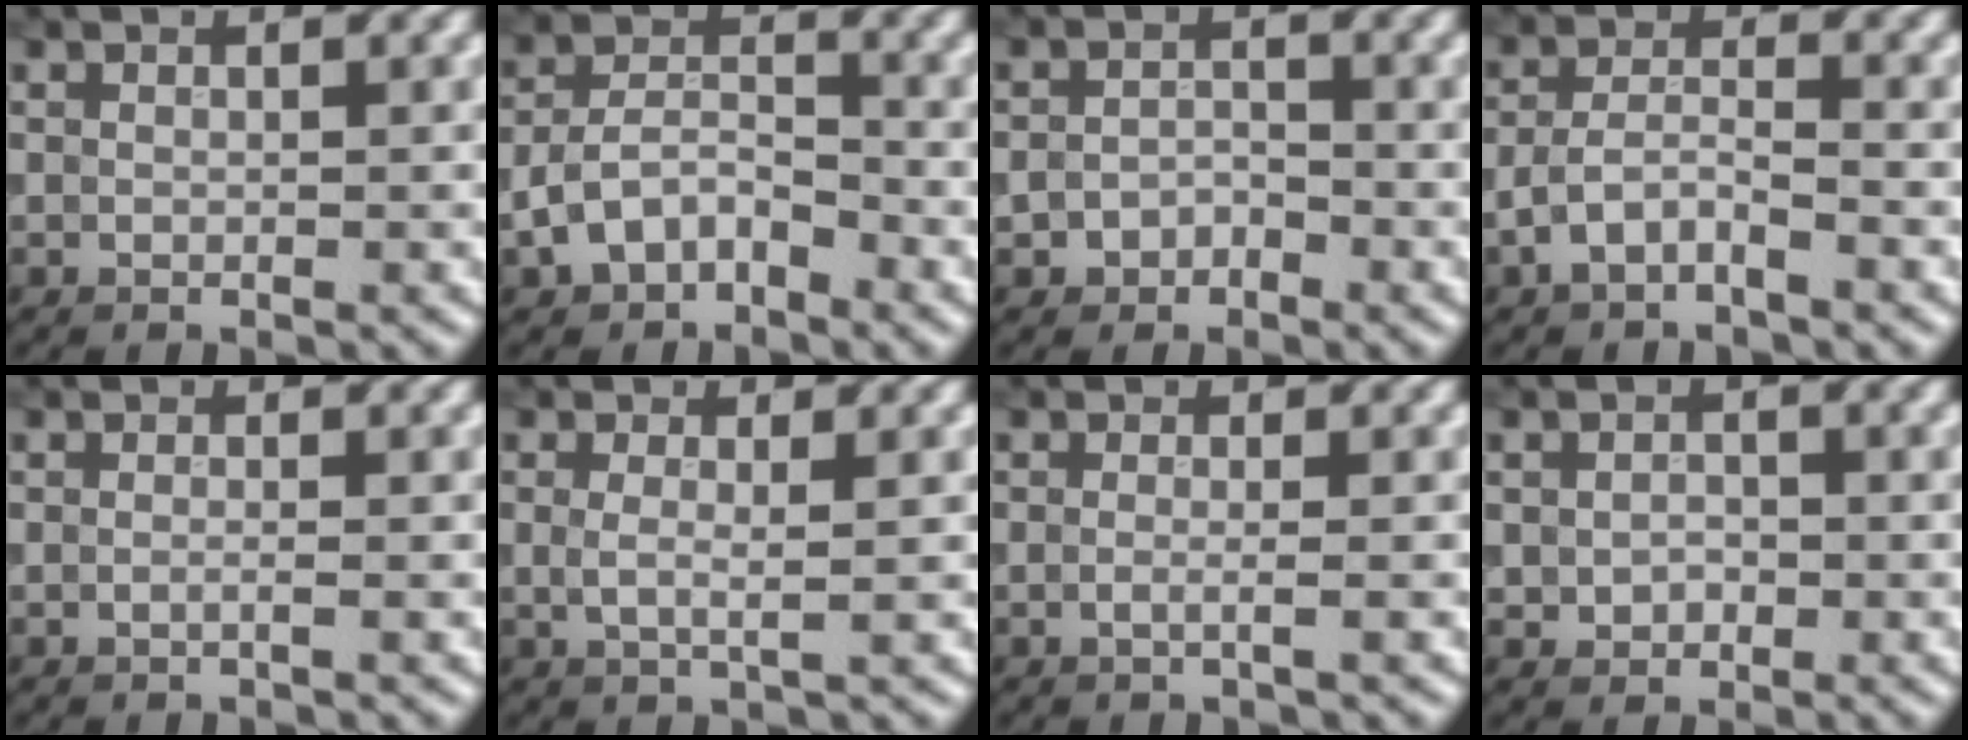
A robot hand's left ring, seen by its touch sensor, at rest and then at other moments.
{"total": 4.1, "force": [-2.1, 2.4, 2.5], "torque": [-0.049, 0.009, -0.045]}
{"total": 1.9, "force": [-1.0, 1.3, 0.8], "torque": [-0.014, 0.002, -0.022]}
{"total": 2.7, "force": [-1.6, 1.1, 1.8], "torque": [-0.036, 0.009, -0.038]}
{"total": 0.7, "force": [-0.1, 0.2, 0.6], "torque": [-0.012, -0.012, -0.009]}
{"total": 1.7, "force": [0.2, 0.5, 1.6], "torque": [-0.028, -0.006, 0.003]}
{"total": 1.4, "force": [-0.1, 0.6, 1.3], "torque": [-0.015, -0.012, -0.015]}
{"total": 1.6, "force": [-0.2, 1.3, 0.9], "torque": [-0.016, -0.003, -0.005]}